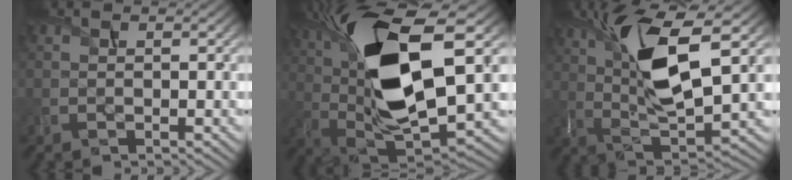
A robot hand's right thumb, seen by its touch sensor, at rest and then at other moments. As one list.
[{"total": 18.3, "force": [4.8, 7.2, 16.1], "torque": [-0.320, 0.013, 0.078]}, {"total": 12.9, "force": [4.2, 4.1, 11.5], "torque": [-0.231, 0.003, 0.081]}]